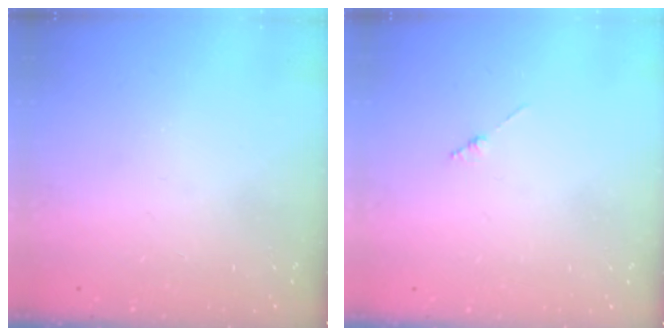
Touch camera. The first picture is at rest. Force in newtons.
{"total": 1.3, "press": 1.3, "slide": 0.3}